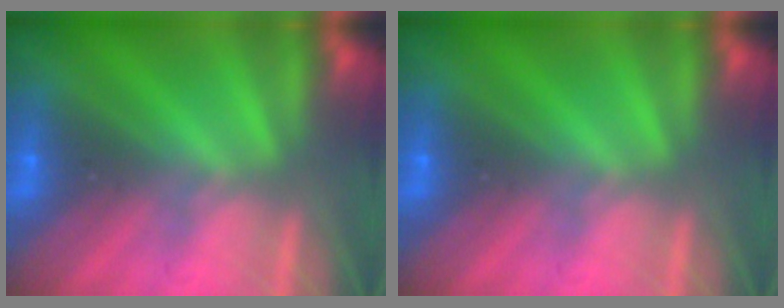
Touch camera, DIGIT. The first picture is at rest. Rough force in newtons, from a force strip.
{"total": 0.0}